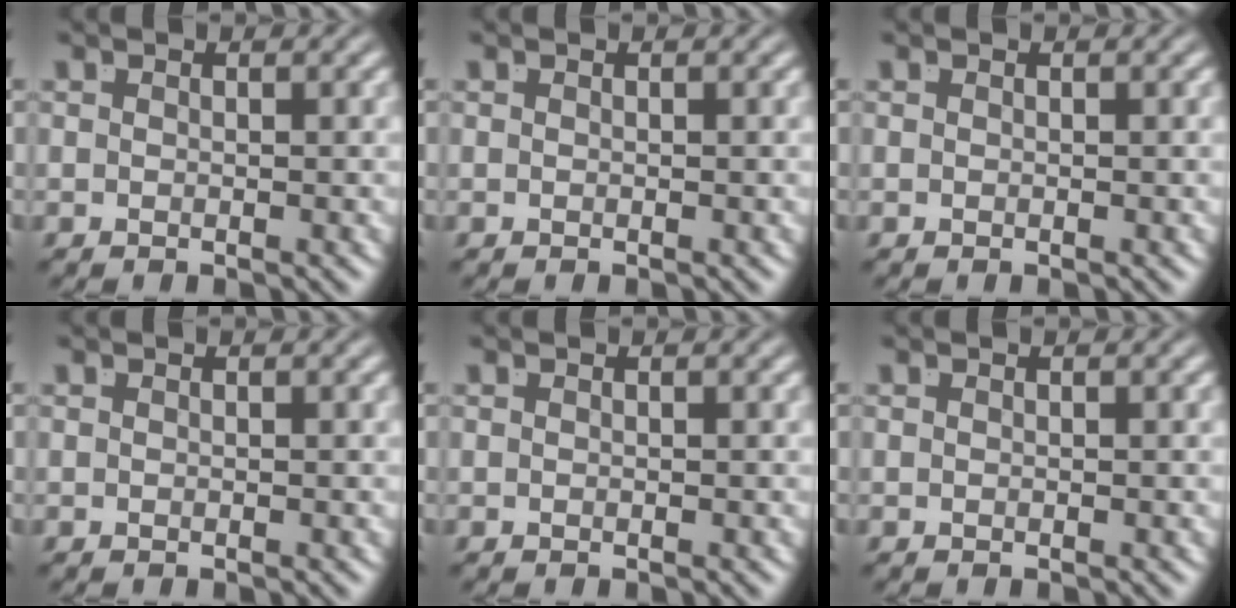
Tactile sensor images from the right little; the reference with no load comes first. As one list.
[{"total": 0.0}, {"total": 0.0}, {"total": 0.0}, {"total": 0.0}, {"total": 0.0}]